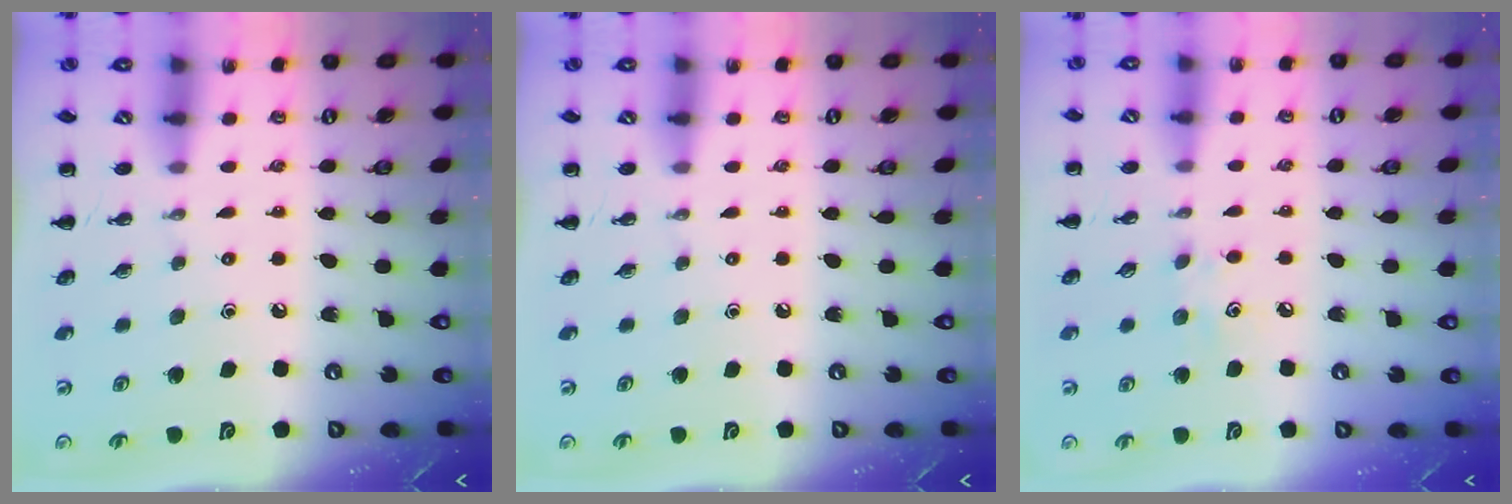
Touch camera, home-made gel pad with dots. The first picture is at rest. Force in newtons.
{"total": 0.0}
{"total": 4.6, "press": 4.5, "slide": 1.2}